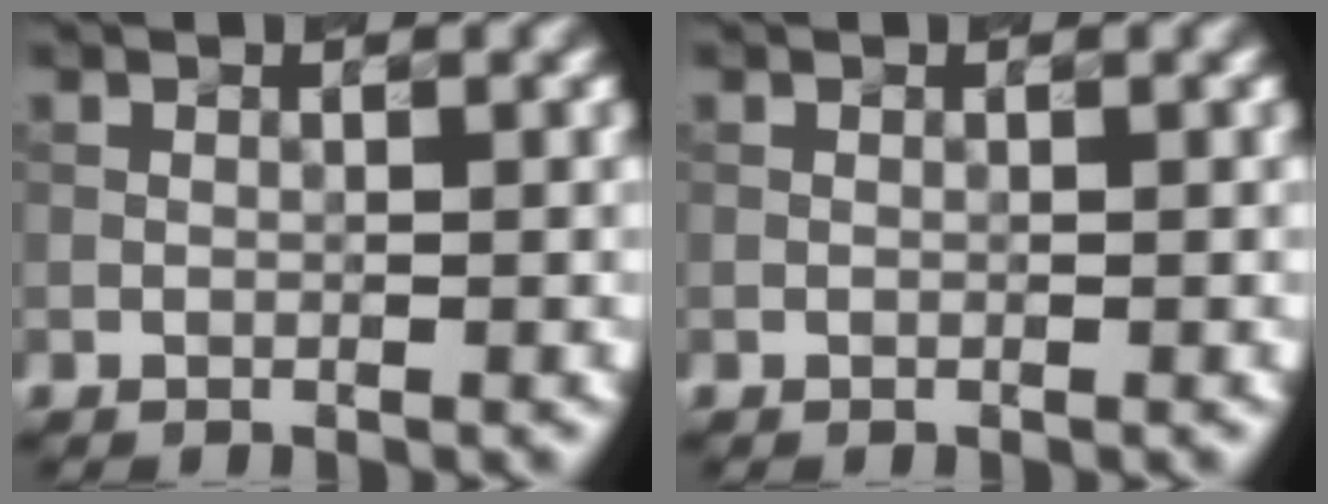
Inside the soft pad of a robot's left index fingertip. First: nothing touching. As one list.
[{"total": 0.0}]